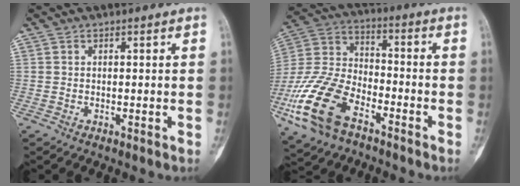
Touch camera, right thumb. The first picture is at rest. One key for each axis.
{"total": 18.9, "fx": -9.5, "fy": 10.2, "fz": 12.7, "tx": -0.270, "ty": 0.042, "tz": -0.186}